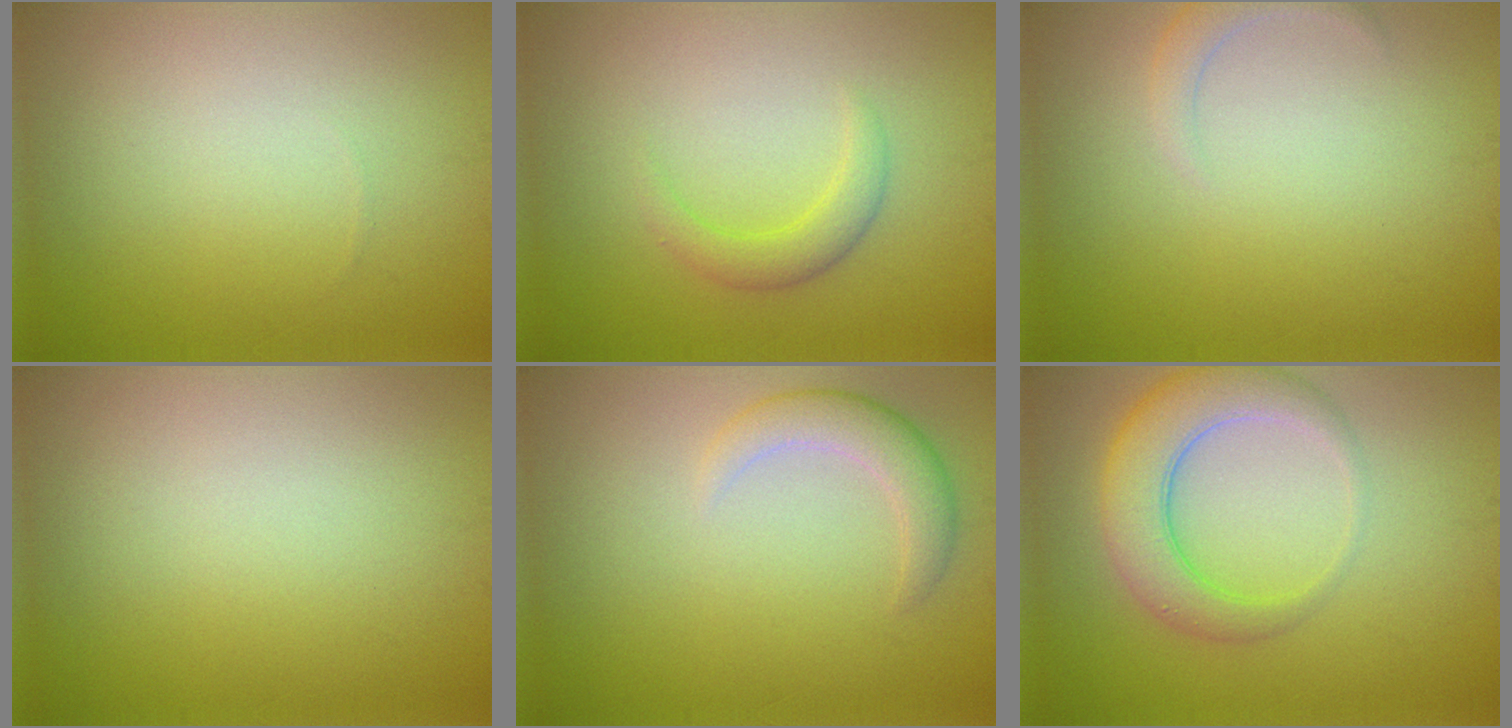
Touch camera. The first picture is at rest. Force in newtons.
{"total": 2.0, "press": 2.0, "slide": 0.1}
{"total": 1.6, "press": 1.6, "slide": 0.1}
{"total": 0.0}
{"total": 2.7, "press": 2.7, "slide": 0.4}
{"total": 5.6, "press": 5.6, "slide": 0.3}